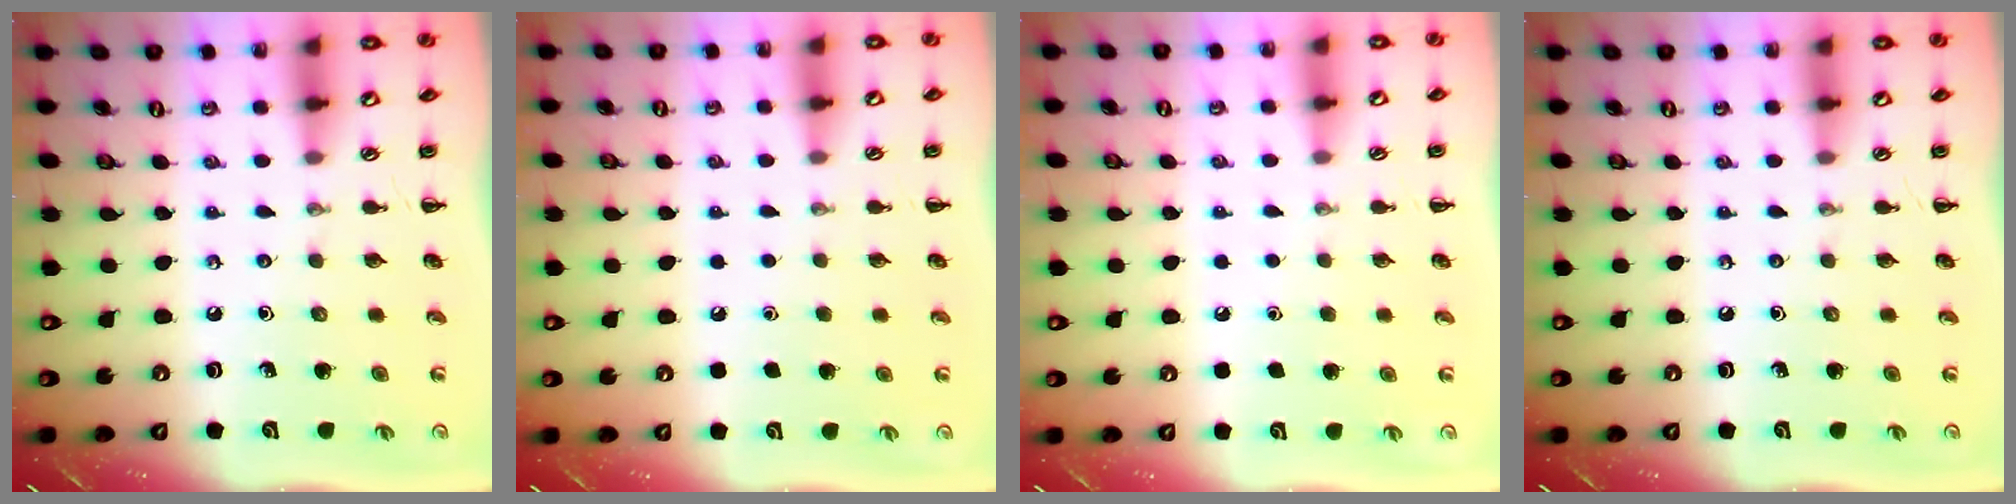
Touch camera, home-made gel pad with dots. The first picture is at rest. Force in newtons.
{"total": 1.6, "press": 1.5, "slide": 0.1}
{"total": 1.8, "press": 1.7, "slide": 0.1}
{"total": 0.0}